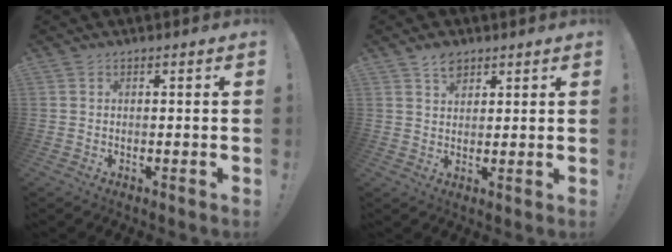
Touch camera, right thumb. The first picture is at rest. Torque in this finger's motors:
{"motor_torque": [-0.65, 0.48, 0.19, 0.05, -0.01]}